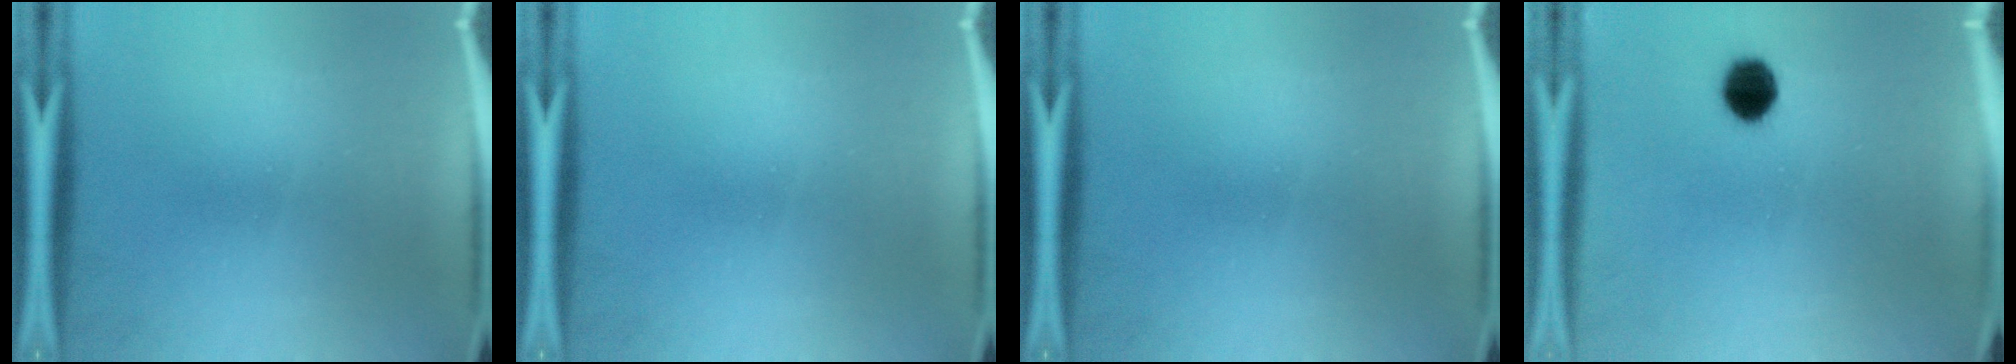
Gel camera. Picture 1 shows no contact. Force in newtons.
{"total": 0.0}
{"total": 0.0}
{"total": 5.8}